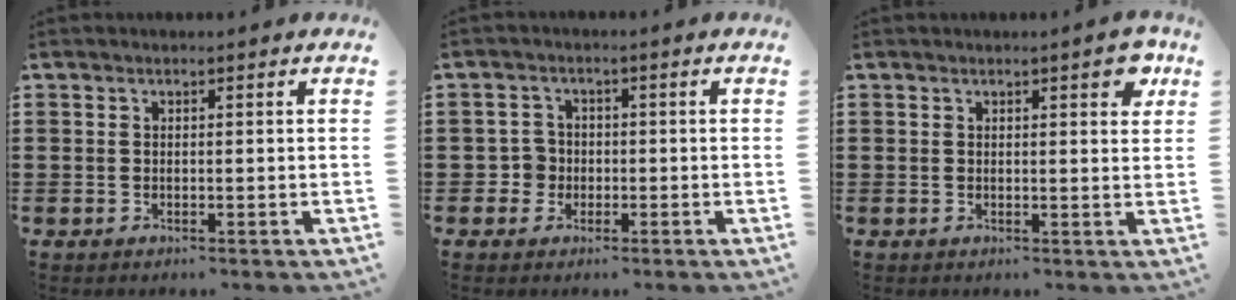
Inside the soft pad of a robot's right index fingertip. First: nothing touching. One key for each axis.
{"total": 3.1, "fx": -0.9, "fy": 2.8, "fz": 0.8, "tx": -0.034, "ty": 0.000, "tz": -0.024}
{"total": 2.9, "fx": 1.6, "fy": 0.7, "fz": 2.3, "tx": -0.026, "ty": -0.003, "tz": 0.022}